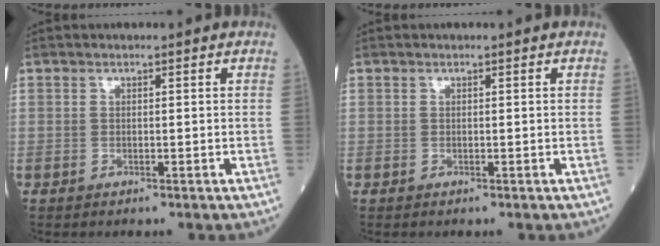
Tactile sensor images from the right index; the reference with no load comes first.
{"total": 0.0}